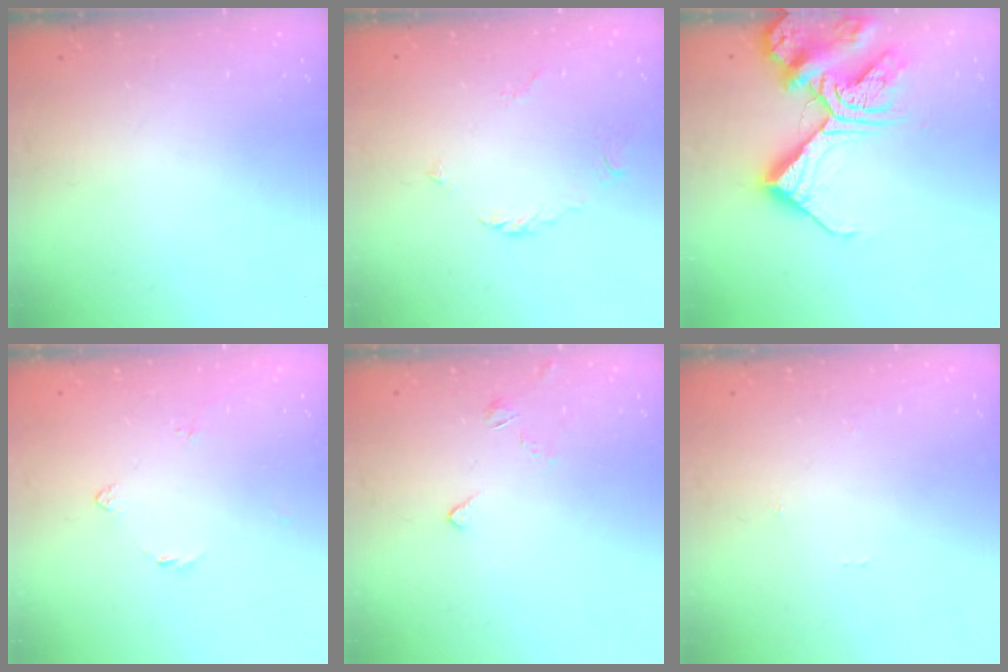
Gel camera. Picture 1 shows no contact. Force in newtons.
{"total": 2.7, "press": 2.7, "slide": 0.5}
{"total": 14.8, "press": 14.7, "slide": 1.6}
{"total": 2.6, "press": 2.5, "slide": 0.7}
{"total": 2.9, "press": 2.8, "slide": 0.6}
{"total": 0.0}